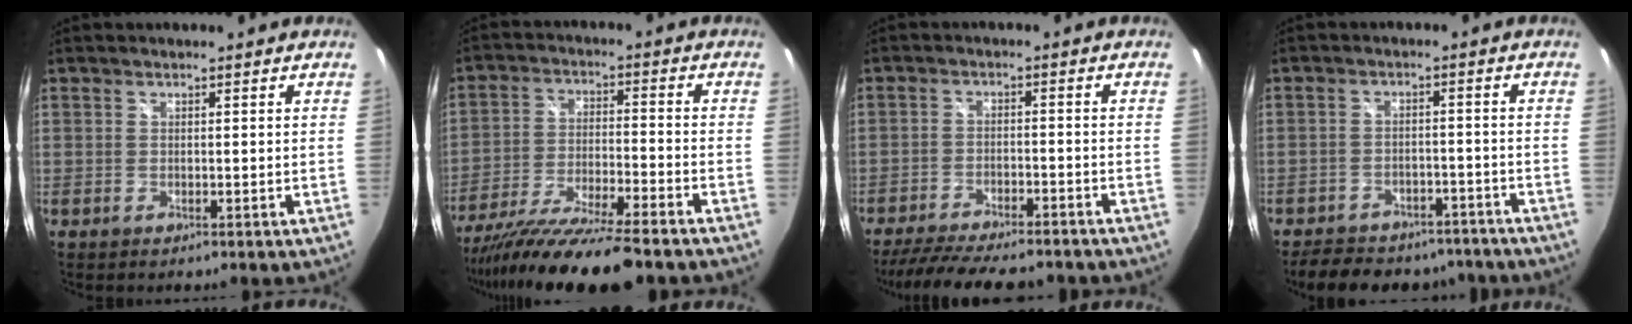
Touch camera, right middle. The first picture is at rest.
{"total": 16.8, "force": [-14.3, 0.0, 8.8], "torque": [-0.174, -0.044, -0.245]}
{"total": 17.2, "force": [-14.6, 4.3, 8.1], "torque": [-0.160, -0.024, -0.216]}
{"total": 15.5, "force": [-12.9, 6.8, 5.4], "torque": [-0.121, 0.017, -0.159]}